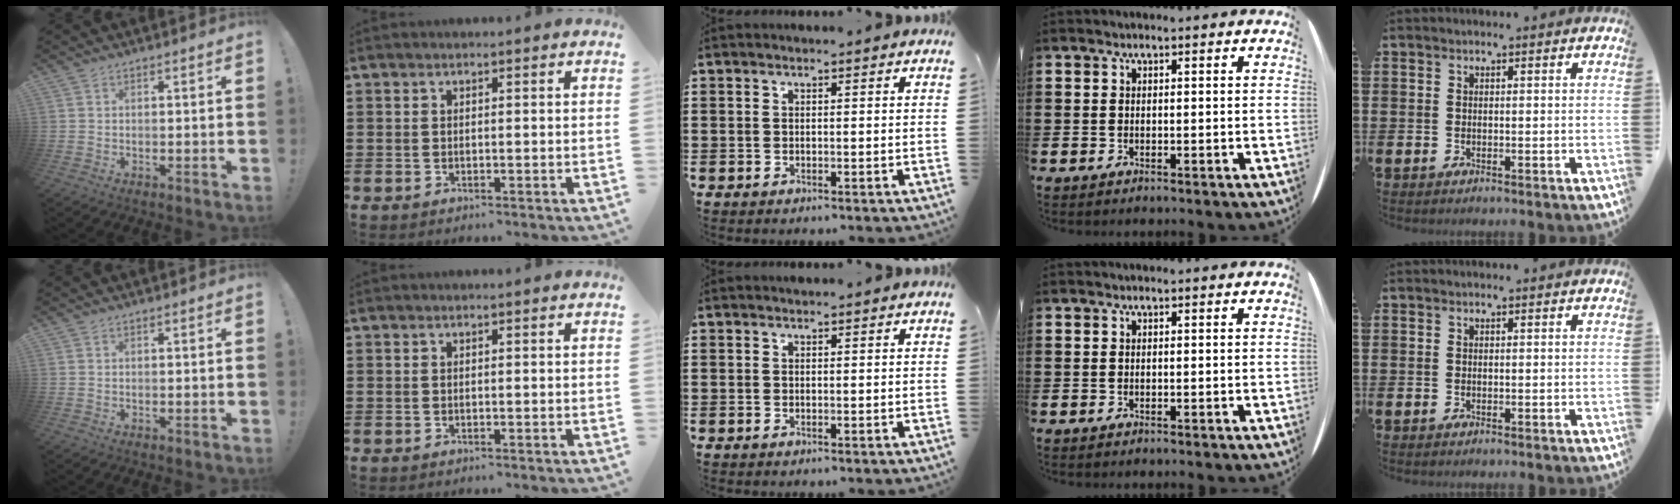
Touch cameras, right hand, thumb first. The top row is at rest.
{}